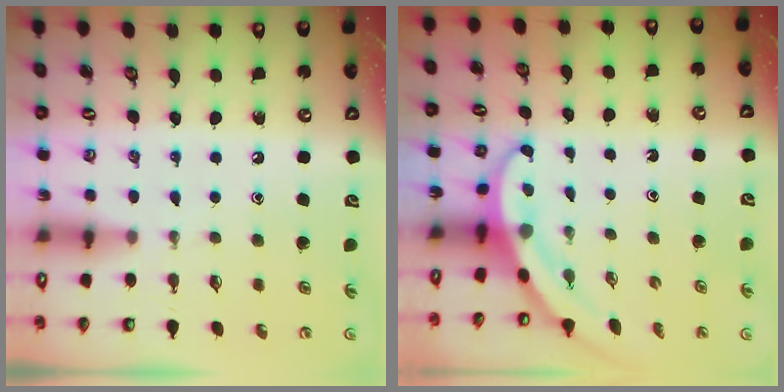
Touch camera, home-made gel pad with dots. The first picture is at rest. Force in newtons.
{"total": 3.2, "press": 3.2, "slide": 0.1}